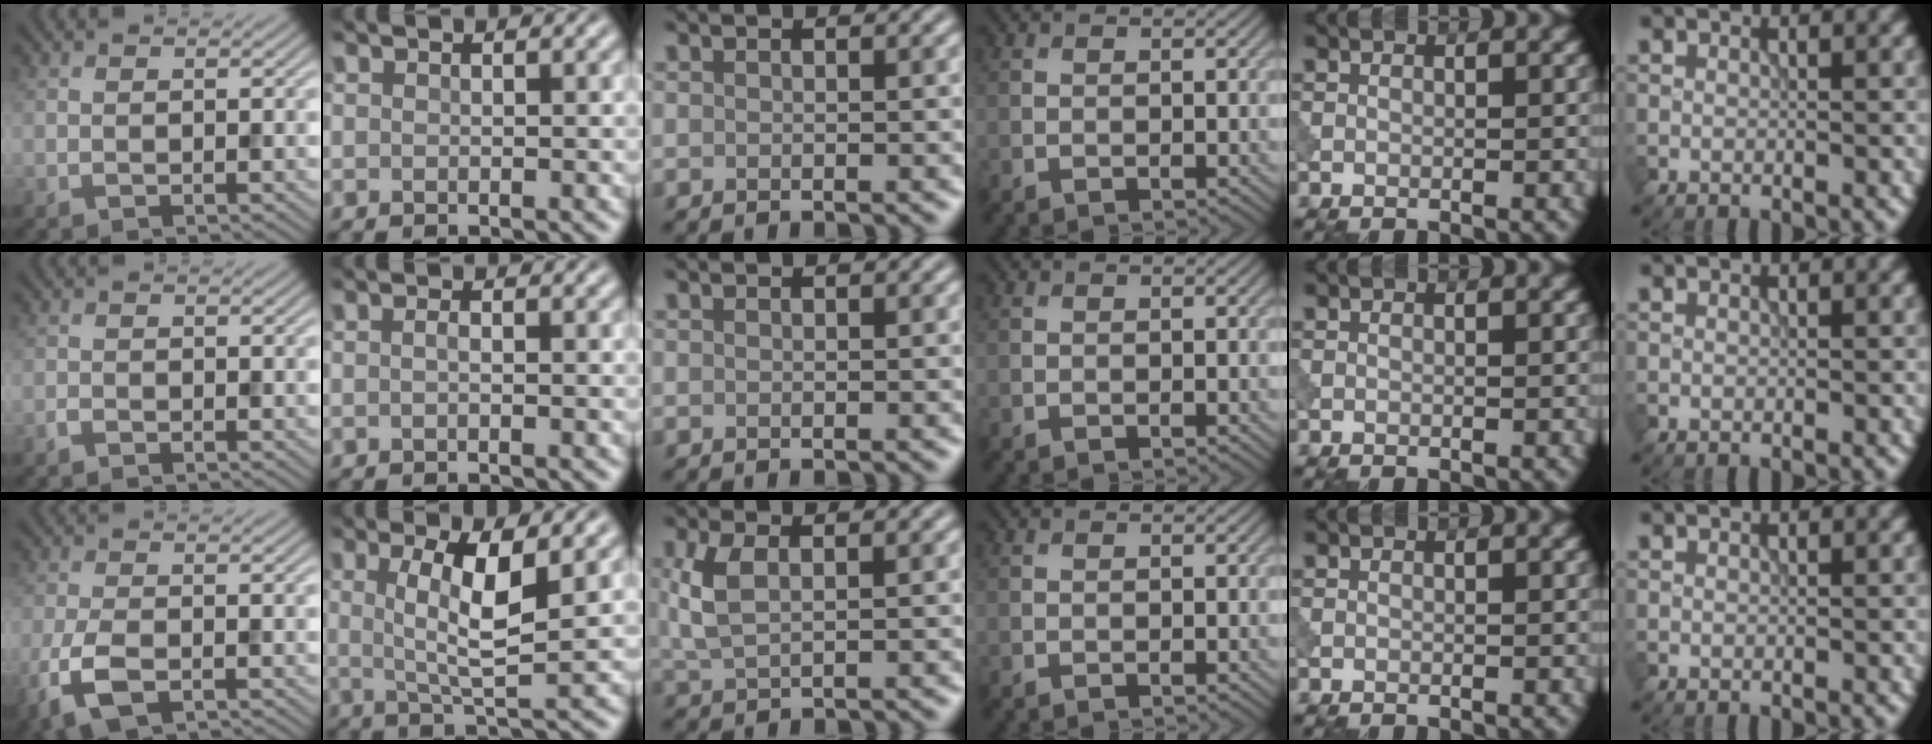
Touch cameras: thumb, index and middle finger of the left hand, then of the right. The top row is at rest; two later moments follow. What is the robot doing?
{"motion": "dispense", "object": "pipette"}